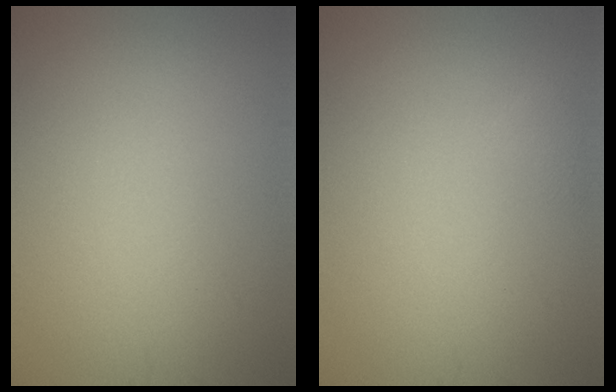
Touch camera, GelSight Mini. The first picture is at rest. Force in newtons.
{"total": 0.6, "press": 0.6, "slide": 0.0}